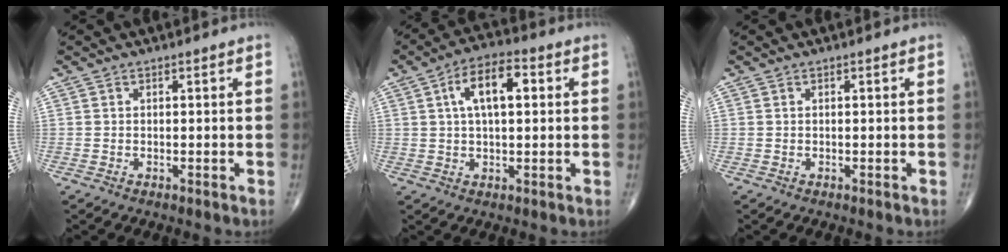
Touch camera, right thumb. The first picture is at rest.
{"total": 9.4, "force": [2.3, 4.3, 8.0], "torque": [-0.133, 0.016, 0.031]}
{"total": 0.0}